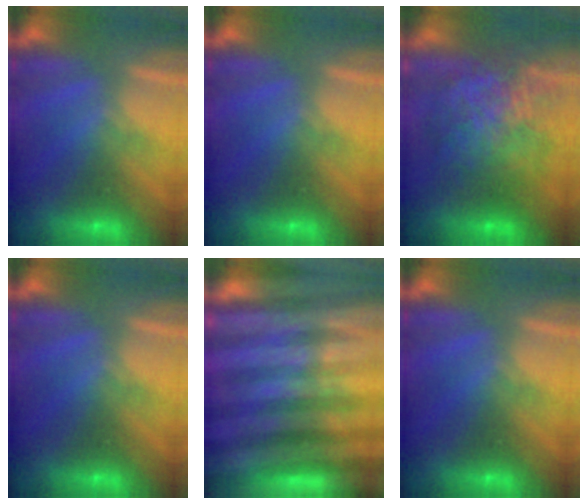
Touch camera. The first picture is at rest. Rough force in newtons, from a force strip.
{"total": 0.0}
{"total": 7.5}
{"total": 0.0}
{"total": 6.5}
{"total": 0.0}